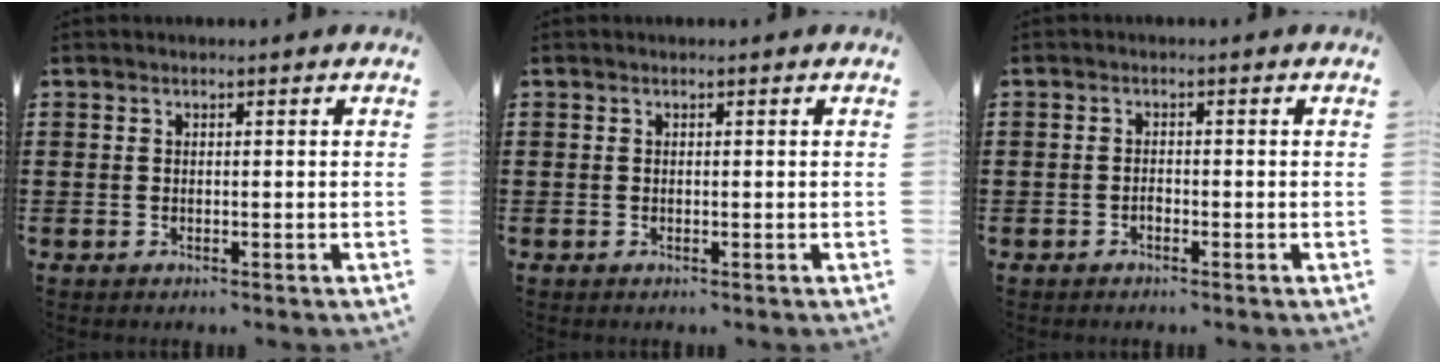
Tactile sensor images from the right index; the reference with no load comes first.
{"total": 0.0}
{"total": 1.0, "force": [-0.7, 0.5, 0.4], "torque": [-0.010, -0.002, -0.012]}